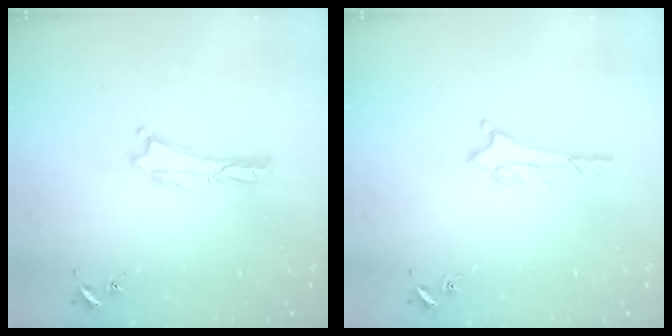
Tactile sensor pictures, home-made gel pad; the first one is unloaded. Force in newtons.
{"total": 2.0, "press": 2.0, "slide": 0.2}